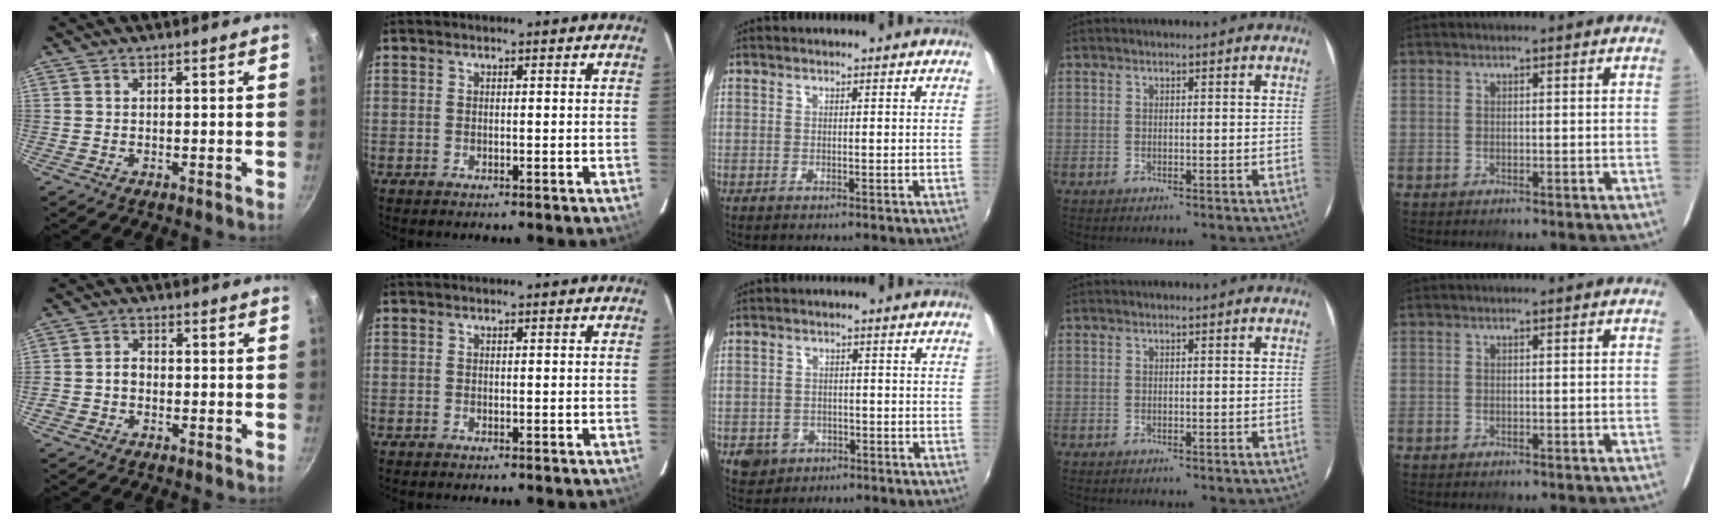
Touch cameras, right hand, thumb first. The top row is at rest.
{"thumb": {"total": 2.6, "force": [-0.8, 2.1, 1.4], "torque": [-0.014, 0.016, -0.018]}, "middle": {"total": 5.3, "force": [-2.4, 4.5, 1.6], "torque": [-0.046, 0.004, -0.032]}}